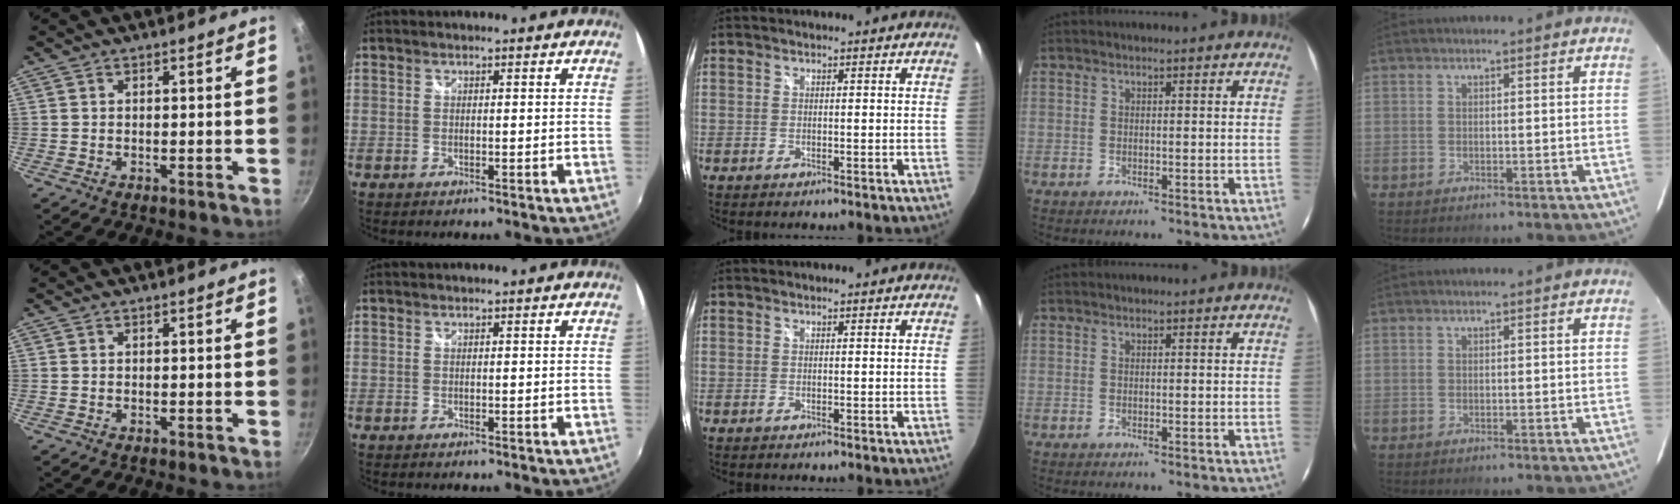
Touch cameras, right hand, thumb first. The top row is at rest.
{}